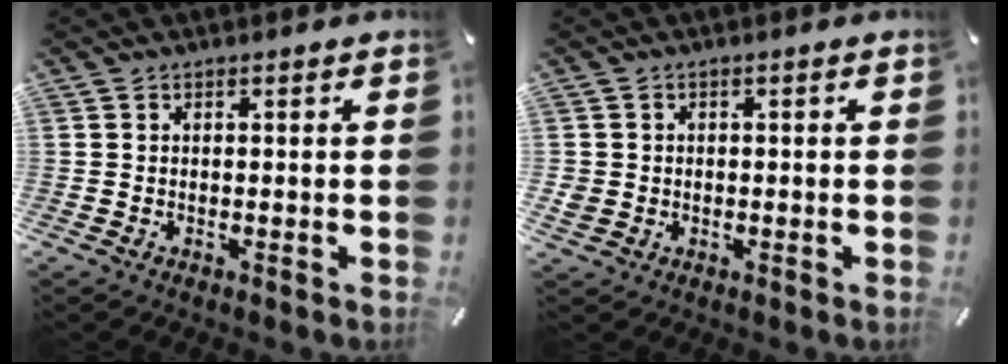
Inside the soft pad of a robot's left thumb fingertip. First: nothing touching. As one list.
[{"total": 2.5, "force": [-0.5, 2.3, 0.6], "torque": [-0.010, 0.004, -0.011]}]